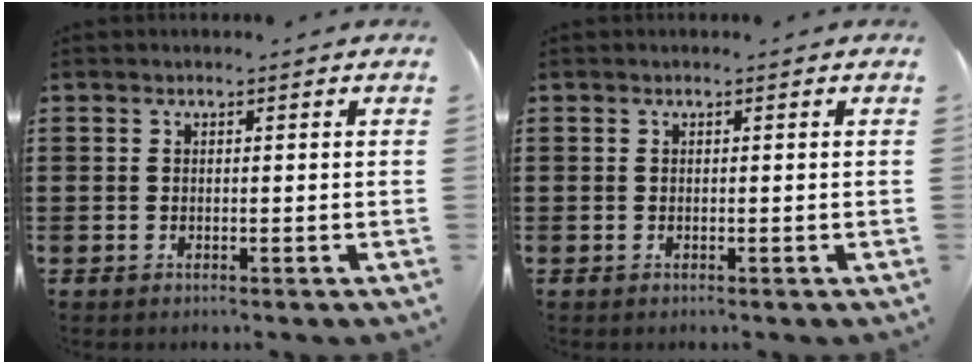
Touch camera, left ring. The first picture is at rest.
{"total": 0.0}